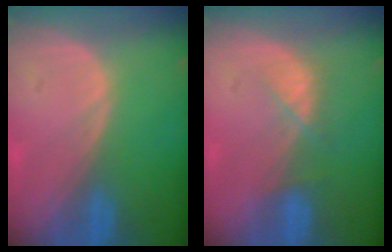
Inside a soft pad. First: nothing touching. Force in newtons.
{"total": 2.9, "press": 2.9, "slide": 0.7}